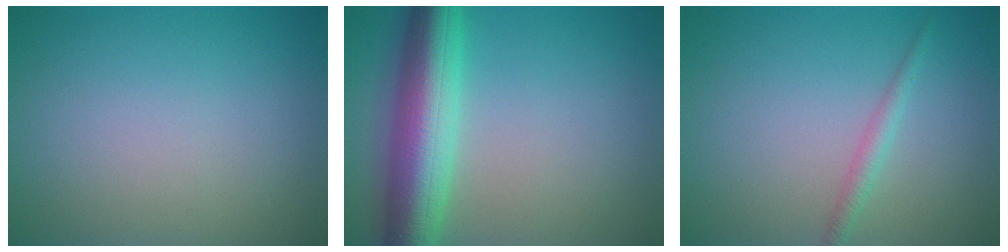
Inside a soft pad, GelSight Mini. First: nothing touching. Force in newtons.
{"total": 8.4, "press": 8.4, "slide": 0.2}
{"total": 1.4, "press": 1.4, "slide": 0.0}